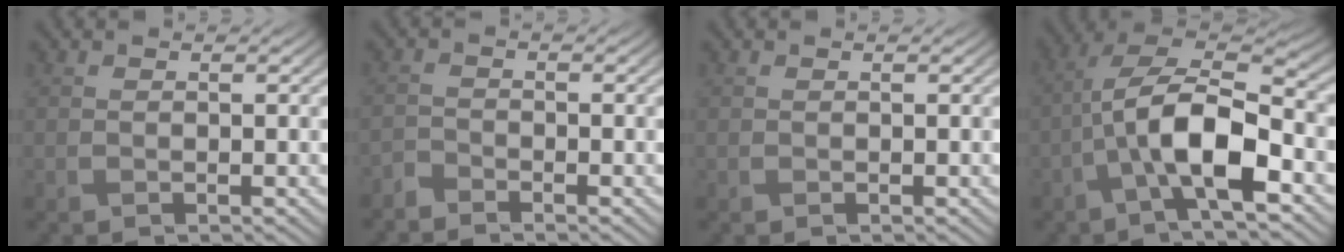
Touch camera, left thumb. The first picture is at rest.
{"total": 2.0, "force": [-2.0, 0.2, 0.3], "torque": [-0.008, -0.006, -0.049]}
{"total": 0.0}
{"total": 11.7, "force": [-3.9, 4.3, 10.1], "torque": [-0.191, 0.007, -0.079]}